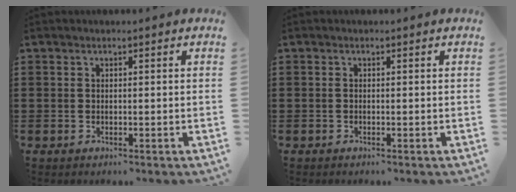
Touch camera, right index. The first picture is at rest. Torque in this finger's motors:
{"motor_torque": [-0.73, 1.41, -0.01, -0.01]}